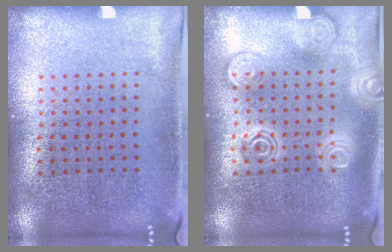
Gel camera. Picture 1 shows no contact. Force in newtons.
{"total": 2.8, "press": 2.8, "slide": 0.4}